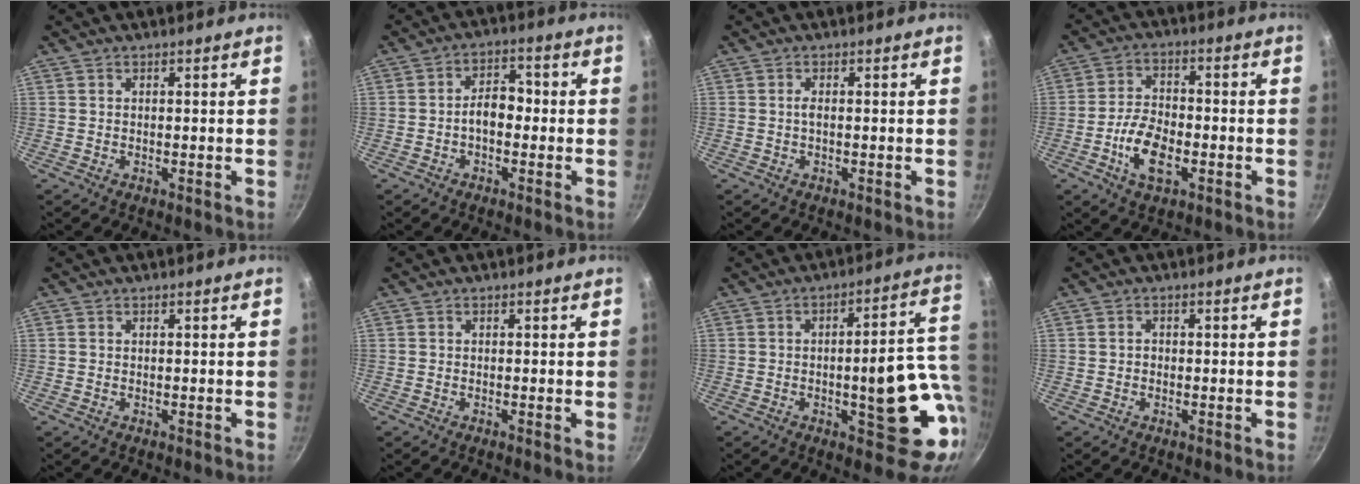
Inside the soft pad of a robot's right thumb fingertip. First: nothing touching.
{"total": 5.4, "force": [-1.1, 3.5, 3.9], "torque": [-0.036, 0.024, -0.027]}
{"total": 0.9, "force": [-0.1, 0.3, 0.9], "torque": [-0.019, 0.002, -0.003]}
{"total": 10.4, "force": [-3.8, 5.5, 8.0], "torque": [-0.142, 0.027, -0.075]}
{"total": 0.0}
{"total": 0.5, "force": [-0.1, 0.0, 0.5], "torque": [-0.005, -0.002, -0.005]}
{"total": 18.5, "force": [-2.8, 7.2, 16.8], "torque": [-0.168, 0.018, -0.034]}
{"total": 0.9, "force": [-0.2, 0.8, 0.3], "torque": [-0.003, 0.003, -0.005]}